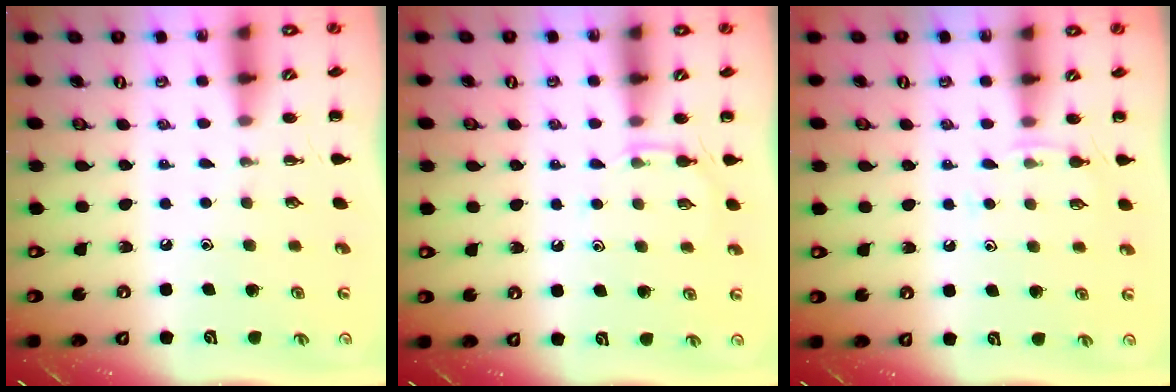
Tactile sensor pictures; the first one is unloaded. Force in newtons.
{"total": 3.7, "press": 3.4, "slide": 1.4}
{"total": 6.1, "press": 5.9, "slide": 1.7}